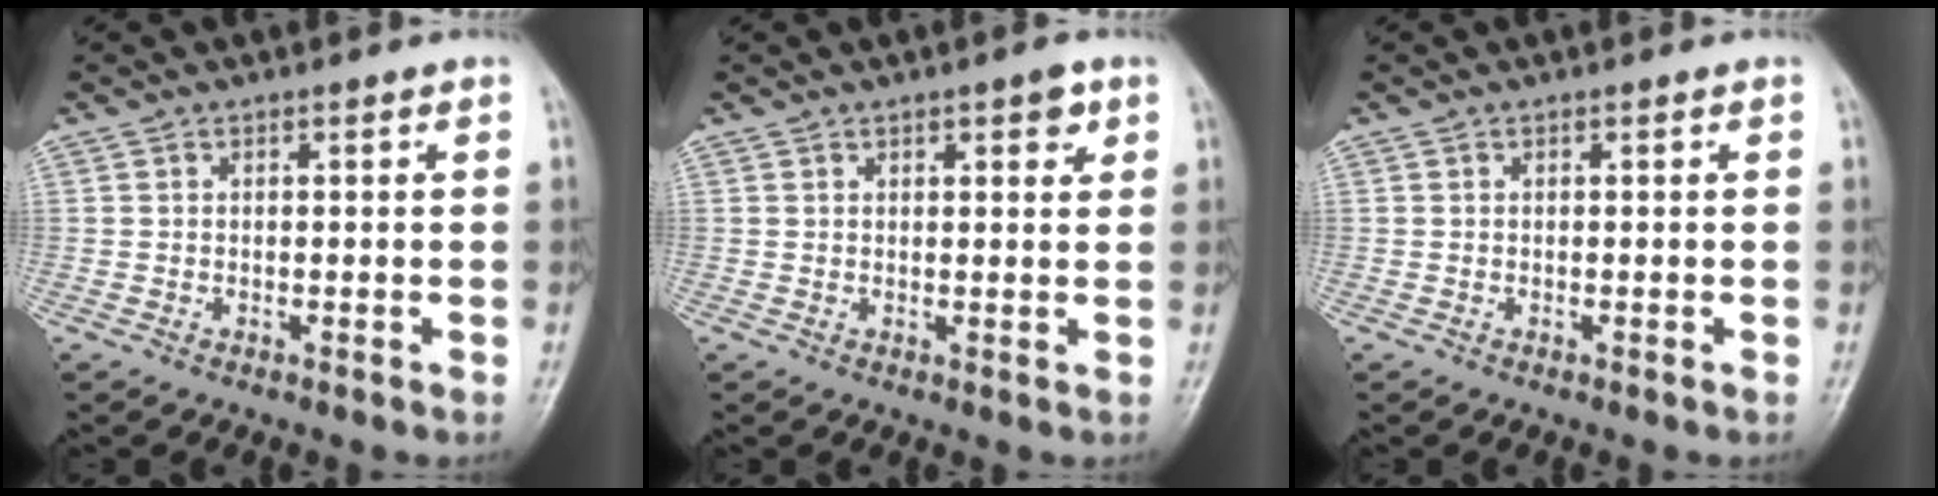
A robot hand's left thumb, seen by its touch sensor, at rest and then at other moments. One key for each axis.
{"total": 3.1, "fx": 1.7, "fy": 1.1, "fz": 2.4, "tx": -0.022, "ty": -0.005, "tz": 0.021}
{"total": 0.0}